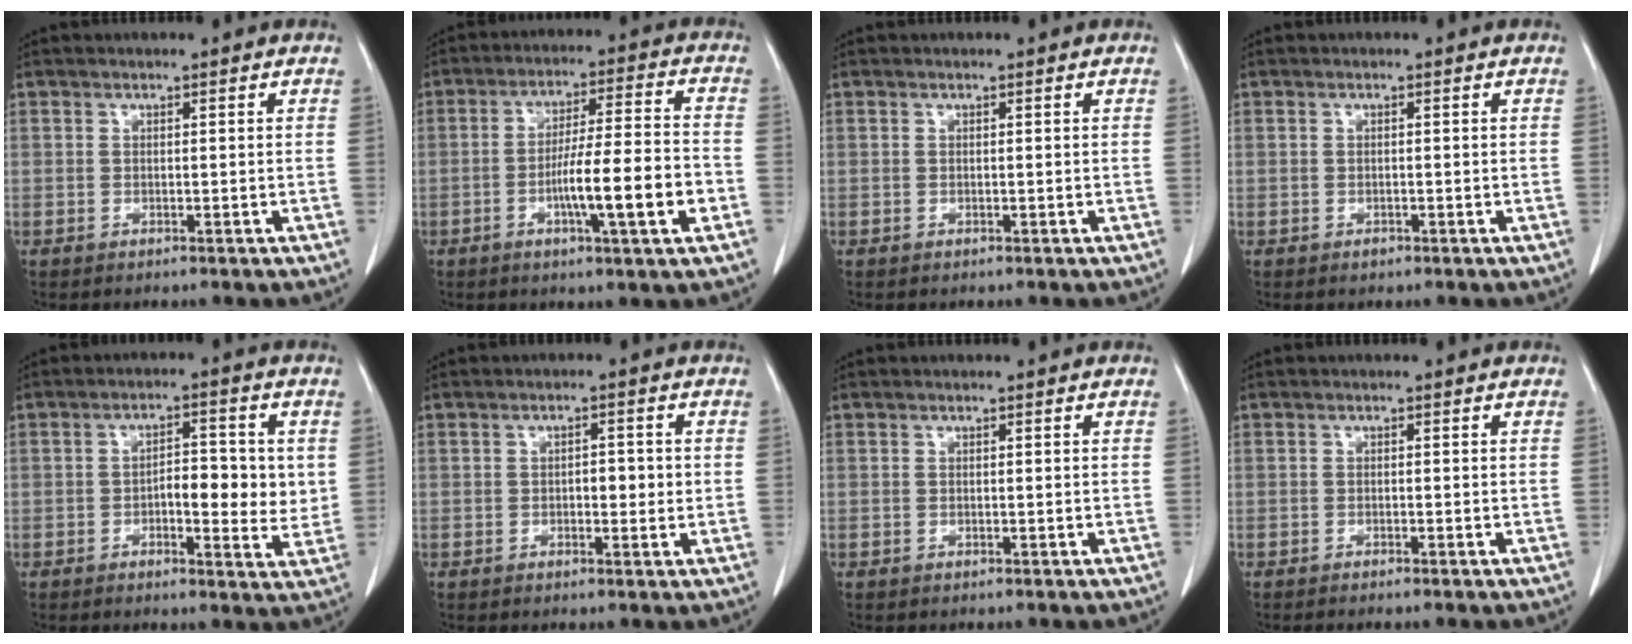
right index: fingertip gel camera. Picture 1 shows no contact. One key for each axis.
{"total": 11.6, "fx": -3.5, "fy": 0.3, "fz": 11.0, "tx": -0.177, "ty": 0.002, "tz": -0.057}
{"total": 0.0}
{"total": 0.7, "fx": -0.4, "fy": 0.6, "fz": 0.2, "tx": -0.001, "ty": 0.002, "tz": -0.006}
{"total": 7.5, "fx": -0.1, "fy": 2.9, "fz": 6.9, "tx": -0.093, "ty": 0.005, "tz": -0.003}
{"total": 2.8, "fx": -0.1, "fy": 1.2, "fz": 2.5, "tx": -0.037, "ty": 0.003, "tz": 0.000}
{"total": 0.0}
{"total": 1.6, "fx": -1.4, "fy": -0.2, "fz": 0.9, "tx": -0.012, "ty": 0.001, "tz": -0.017}